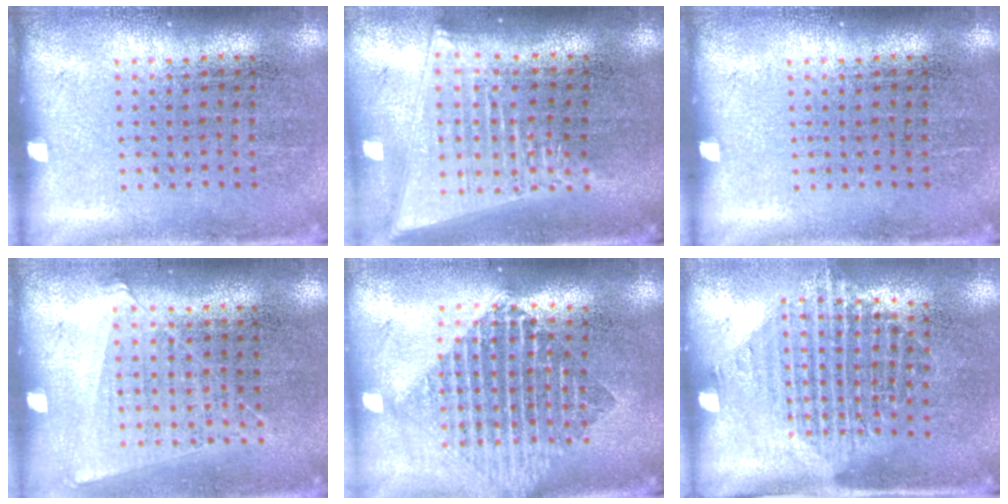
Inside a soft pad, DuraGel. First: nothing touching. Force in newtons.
{"total": 2.0, "press": 1.7, "slide": 1.1}
{"total": 0.0}
{"total": 1.0, "press": 0.9, "slide": 0.4}
{"total": 1.9, "press": 1.6, "slide": 1.1}
{"total": 1.5, "press": 1.2, "slide": 0.9}